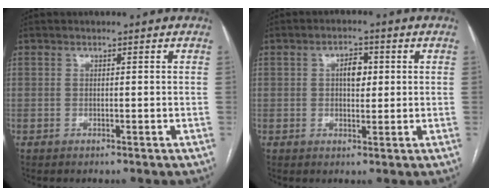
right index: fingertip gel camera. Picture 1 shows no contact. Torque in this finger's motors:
{"motor_torque": [0.56, 0.10, 0.08, 0.05]}